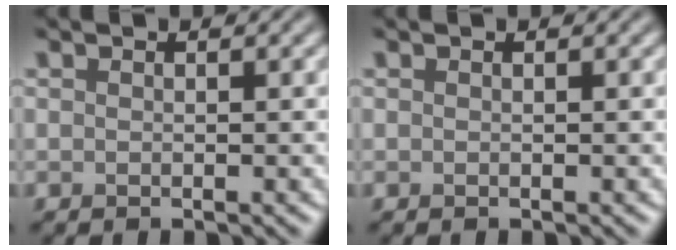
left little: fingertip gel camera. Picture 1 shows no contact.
{"total": 0.0}